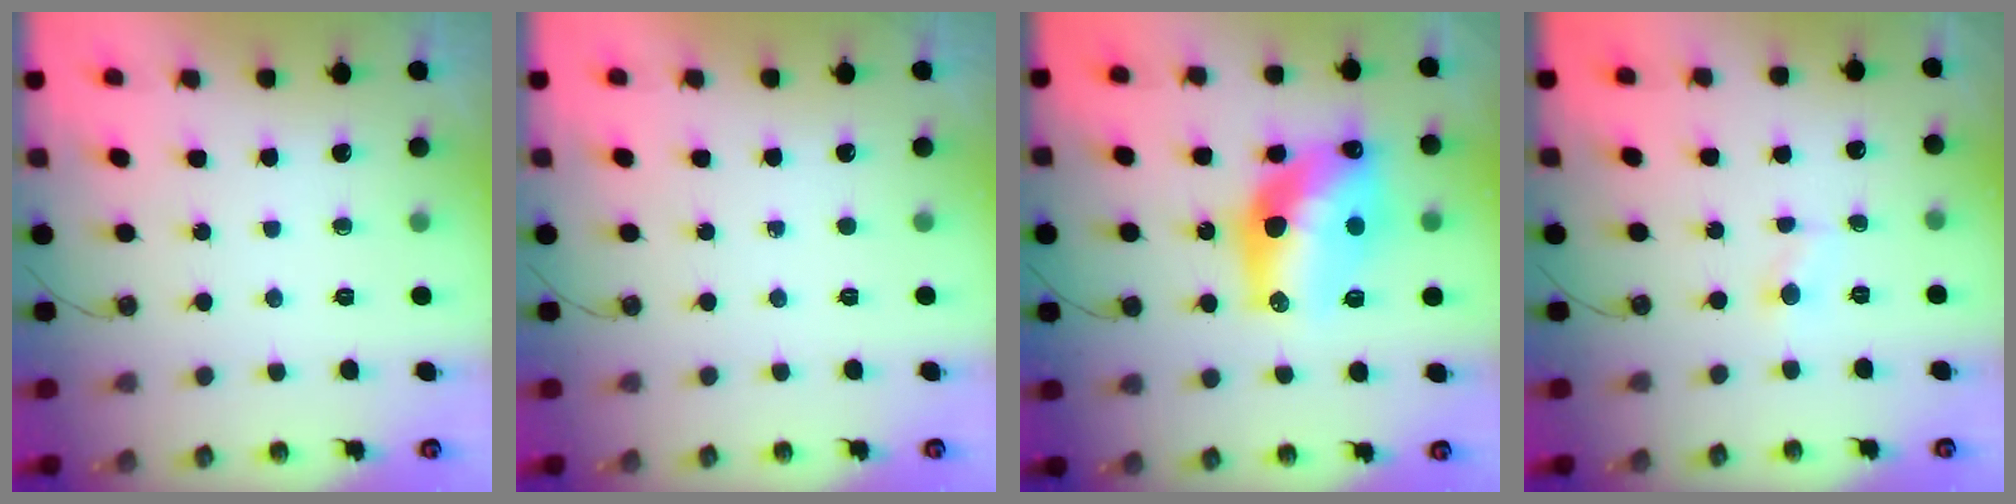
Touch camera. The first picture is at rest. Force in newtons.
{"total": 0.0}
{"total": 17.9, "press": 17.9, "slide": 1.0}
{"total": 1.8, "press": 1.8, "slide": 0.2}